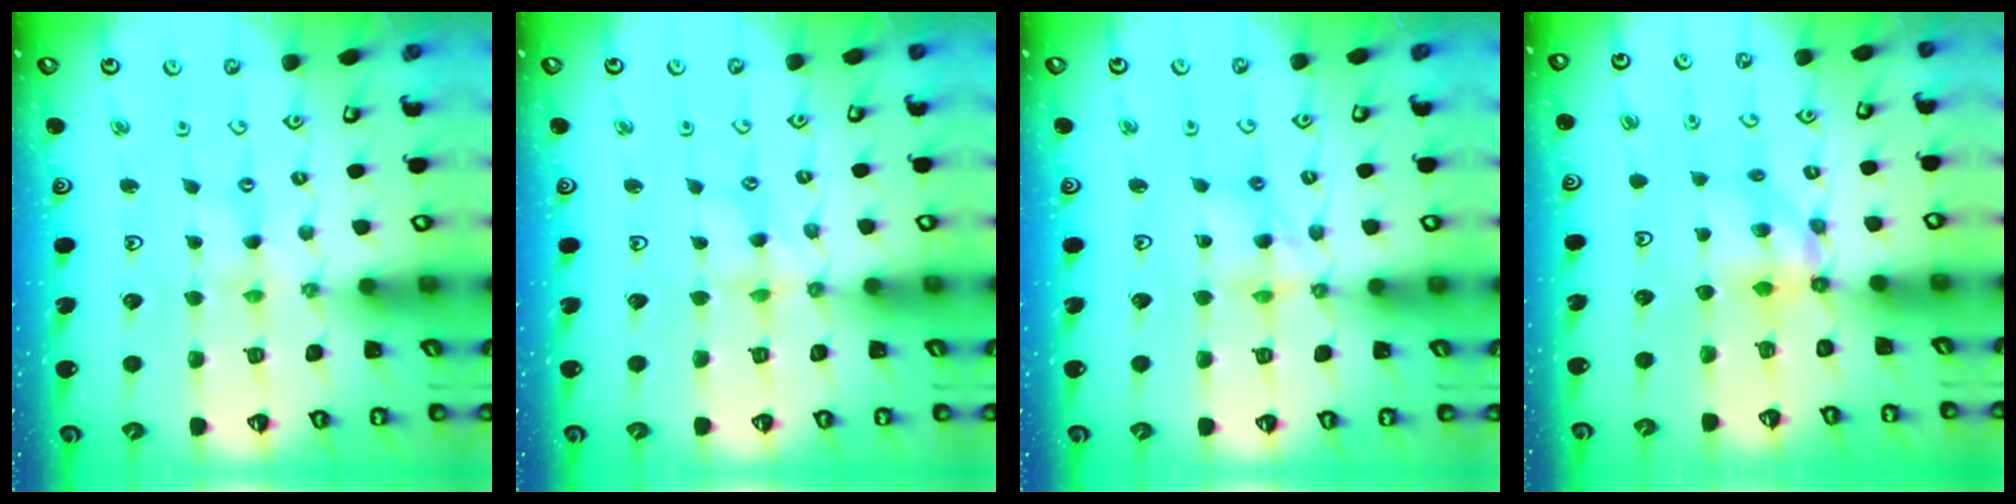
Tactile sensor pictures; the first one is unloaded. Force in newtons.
{"total": 2.7, "press": 2.7, "slide": 0.3}
{"total": 7.9, "press": 7.9, "slide": 0.6}
{"total": 5.8, "press": 5.8, "slide": 0.2}